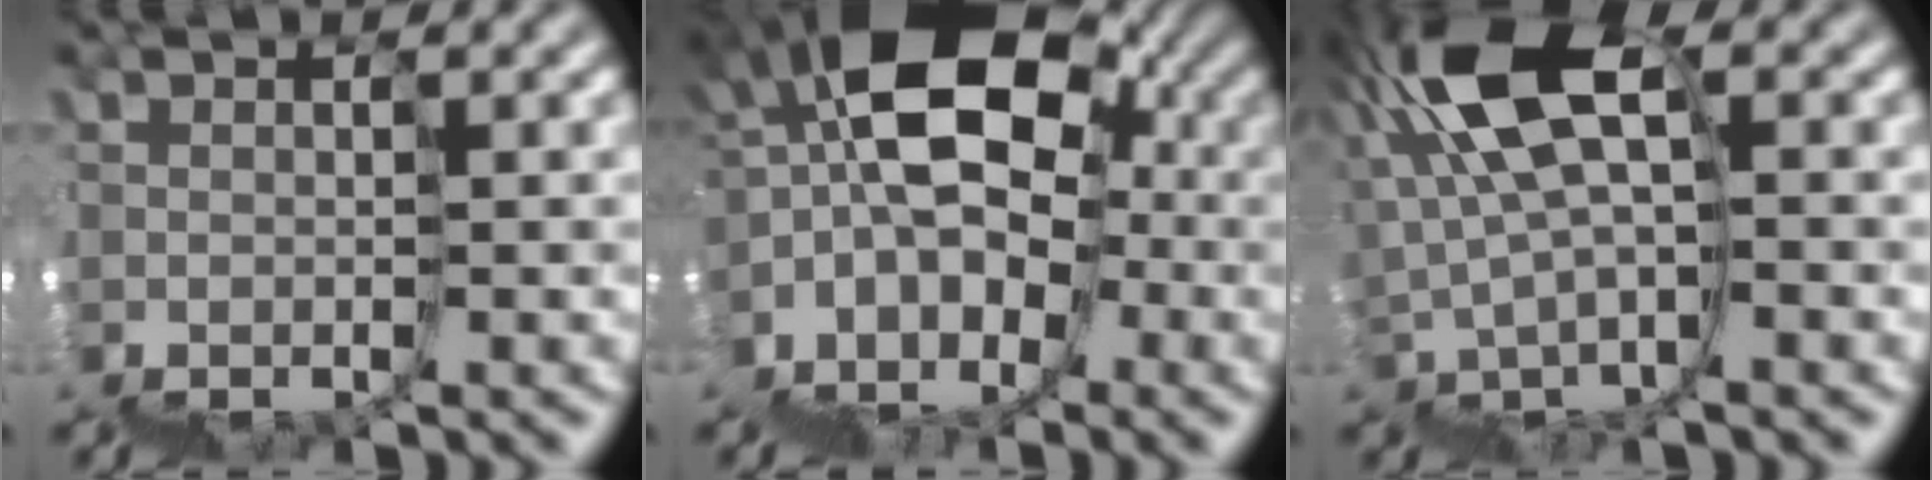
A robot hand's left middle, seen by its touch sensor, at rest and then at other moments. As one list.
[{"total": 8.7, "force": [0.3, 6.5, 5.8], "torque": [-0.052, 0.034, -0.005]}, {"total": 7.4, "force": [3.7, 3.1, 5.5], "torque": [-0.120, 0.027, 0.055]}]